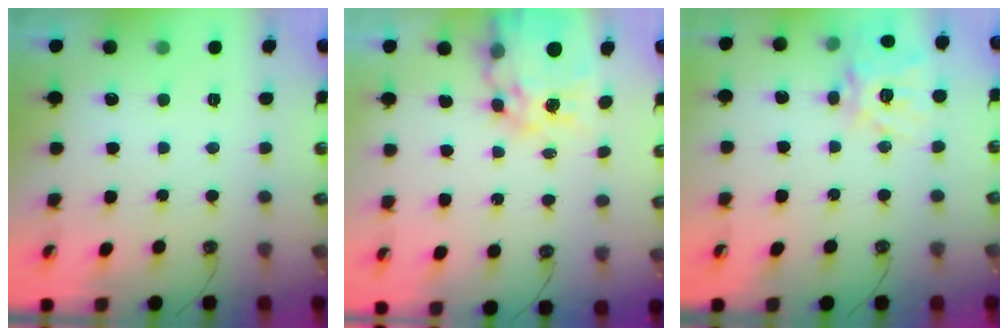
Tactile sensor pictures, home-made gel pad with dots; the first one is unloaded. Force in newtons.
{"total": 15.2, "press": 15.2, "slide": 1.6}
{"total": 17.4, "press": 17.3, "slide": 1.9}